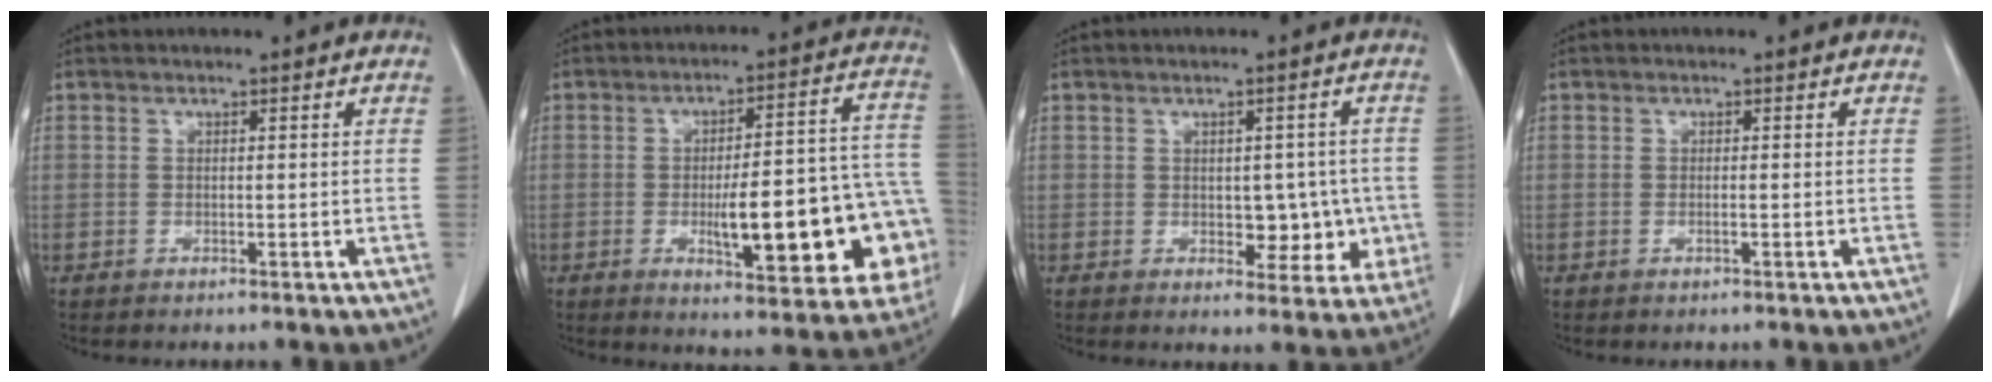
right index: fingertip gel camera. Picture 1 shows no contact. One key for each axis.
{"total": 22.0, "fx": -5.3, "fy": 5.3, "fz": 20.7, "tx": -0.200, "ty": 0.030, "tz": -0.054}
{"total": 7.6, "fx": -0.8, "fy": 4.5, "fz": 6.1, "tx": -0.062, "ty": 0.019, "tz": 0.001}
{"total": 0.9, "fx": -0.3, "fy": 0.2, "fz": 0.8, "tx": -0.019, "ty": 0.000, "tz": -0.004}